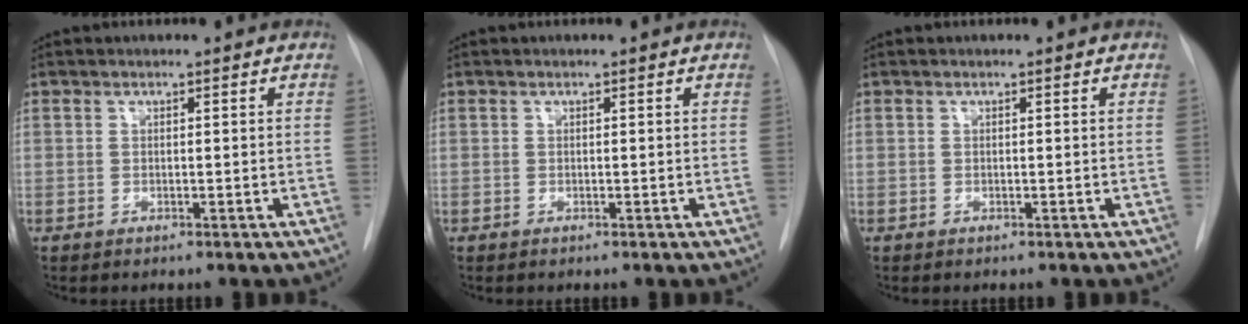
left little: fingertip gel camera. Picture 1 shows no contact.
{"total": 0.0}
{"total": 0.0}